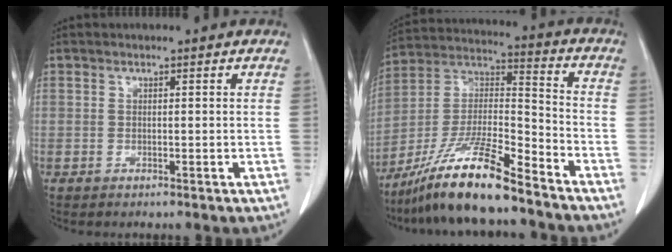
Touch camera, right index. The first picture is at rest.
{"total": 17.1, "force": [-12.8, 2.0, 11.3], "torque": [-0.232, -0.012, -0.232]}